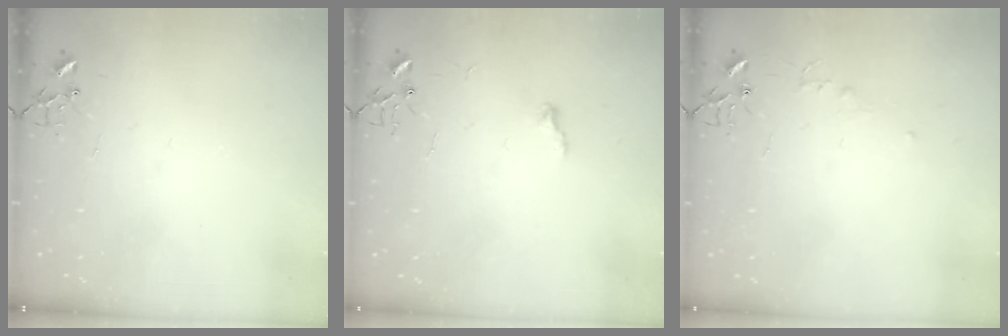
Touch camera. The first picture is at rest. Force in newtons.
{"total": 4.7, "press": 4.7, "slide": 0.7}
{"total": 3.9, "press": 3.9, "slide": 0.4}